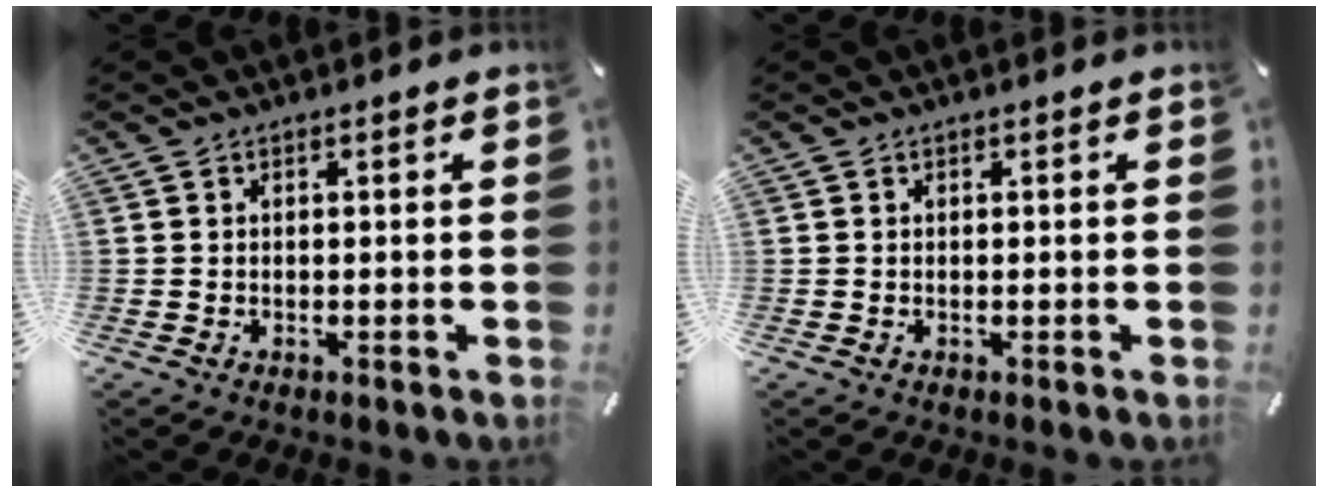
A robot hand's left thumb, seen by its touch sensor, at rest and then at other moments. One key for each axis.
{"total": 0.0}